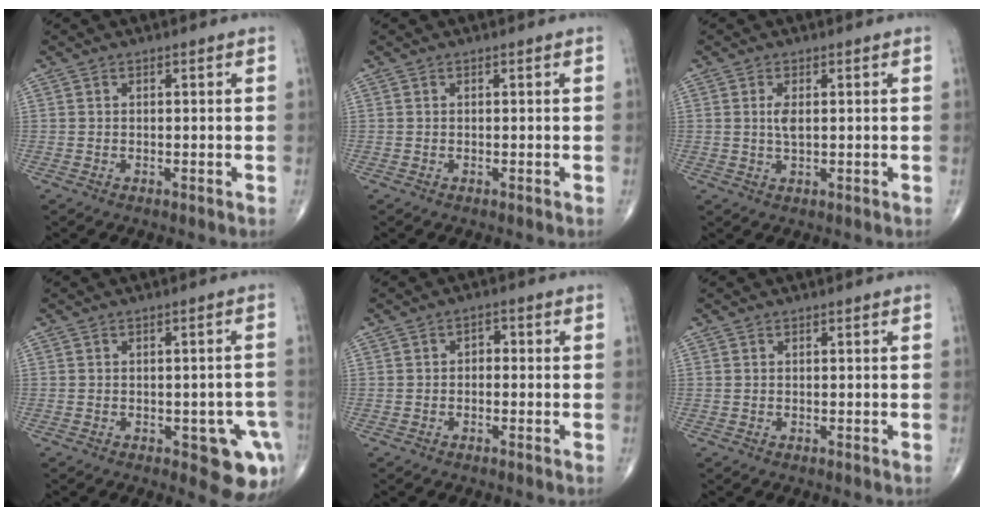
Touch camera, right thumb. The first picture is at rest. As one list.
[{"total": 0.0}, {"total": 2.4, "force": [0.4, 0.9, 2.2], "torque": [-0.045, -0.003, 0.011]}, {"total": 8.9, "force": [-3.5, 3.7, 7.2], "torque": [-0.049, 0.007, -0.038]}, {"total": 1.9, "force": [-0.3, 1.4, 1.3], "torque": [-0.006, 0.010, -0.013]}, {"total": 0.0}]